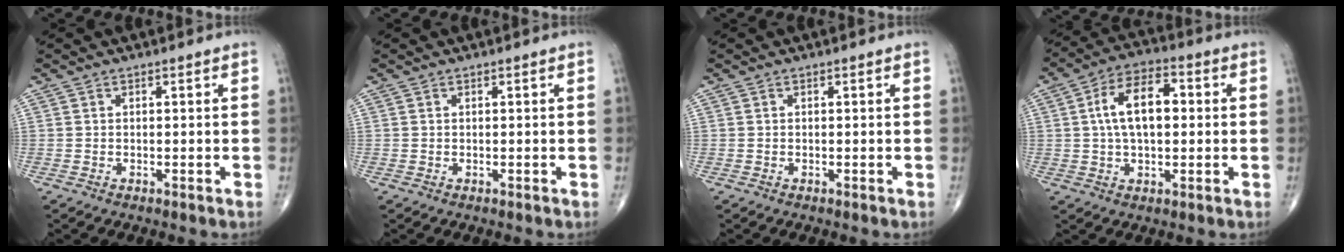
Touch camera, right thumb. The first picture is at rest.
{"total": 0.0}
{"total": 0.0}
{"total": 11.4, "force": [1.3, 6.2, 9.5], "torque": [-0.161, 0.022, 0.018]}